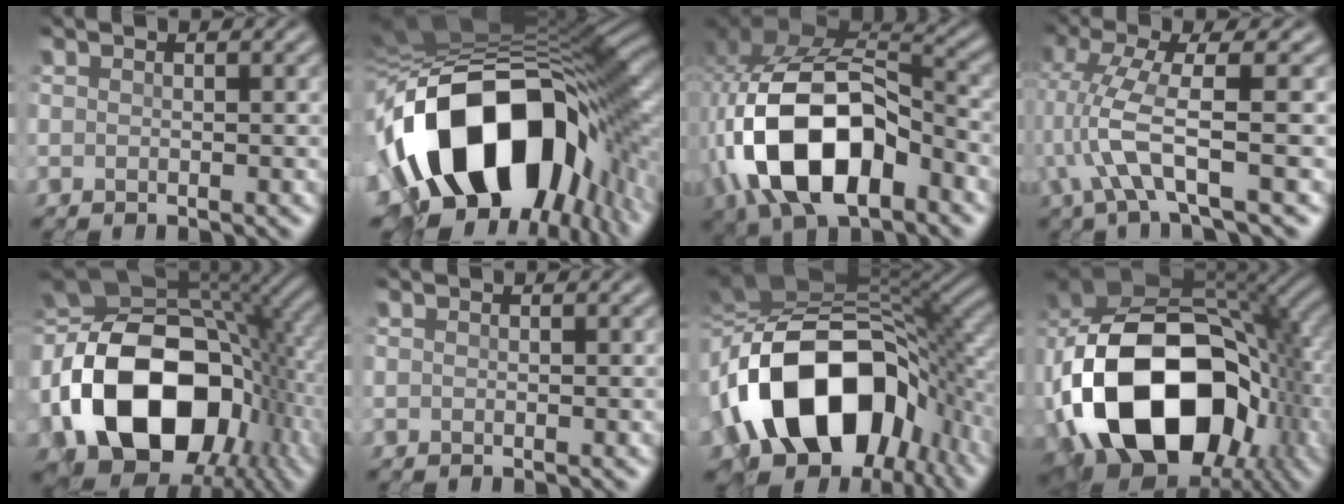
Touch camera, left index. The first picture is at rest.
{"total": 17.9, "force": [-5.4, 11.1, 12.9], "torque": [-0.237, -0.029, -0.071]}
{"total": 13.3, "force": [-4.2, 7.1, 10.4], "torque": [-0.215, -0.001, -0.081]}
{"total": 5.0, "force": [-0.4, 0.2, 5.0], "torque": [-0.127, 0.008, -0.005]}
{"total": 19.4, "force": [-3.9, 12.9, 13.9], "torque": [-0.302, -0.020, -0.052]}
{"total": 0.0}
{"total": 17.7, "force": [-3.2, 11.4, 13.1], "torque": [-0.255, -0.007, -0.050]}
{"total": 18.6, "force": [-4.9, 11.9, 13.4], "torque": [-0.254, -0.019, -0.082]}